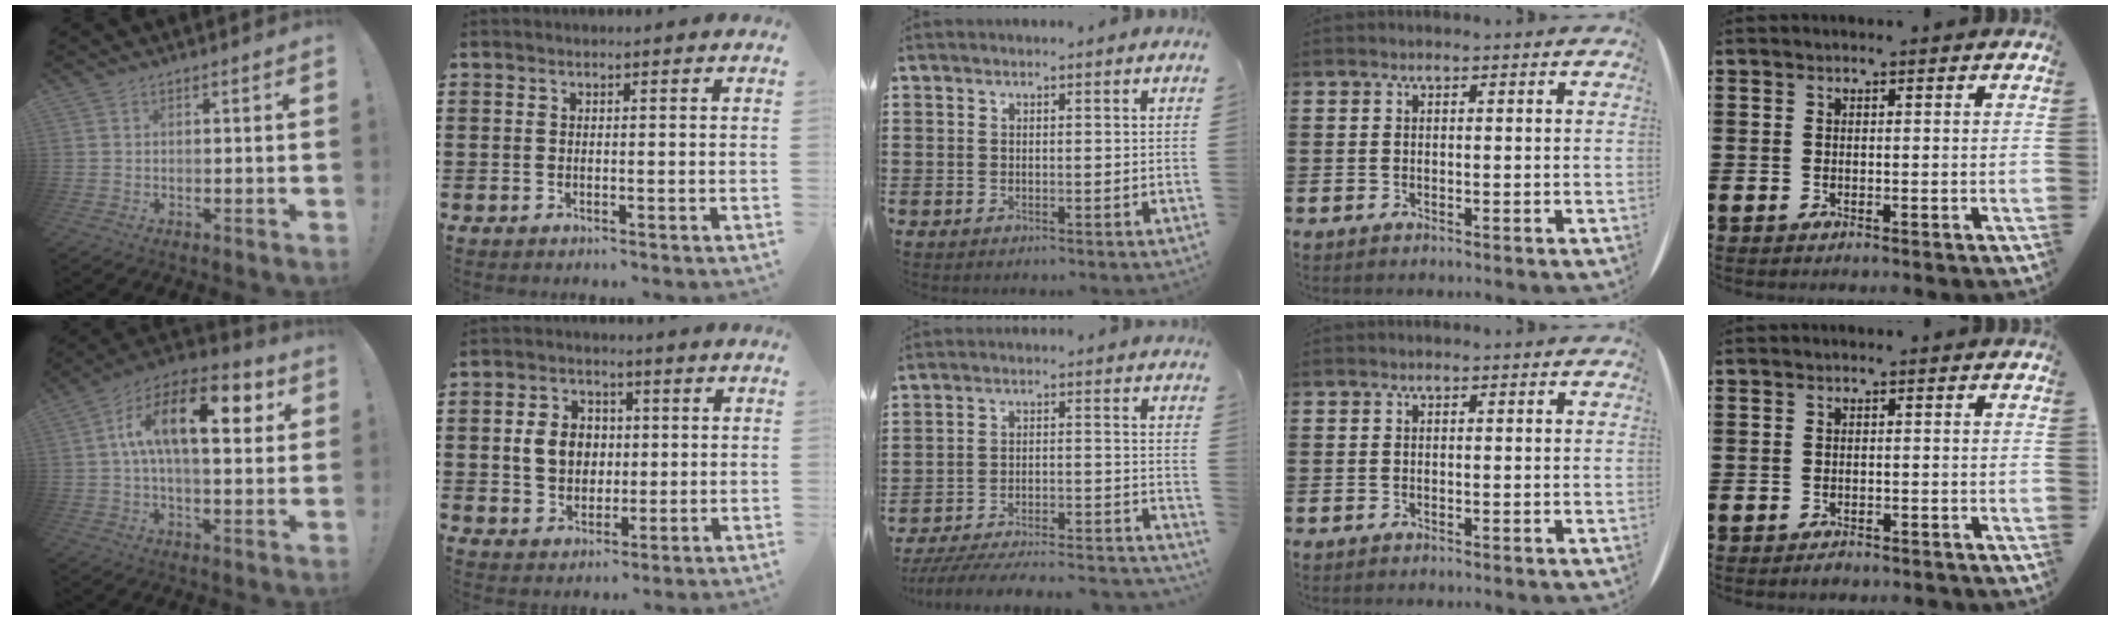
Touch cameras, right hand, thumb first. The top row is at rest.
{"thumb": {"total": 18.6, "force": [4.7, 8.5, 15.9], "torque": [-0.271, -0.001, 0.068]}, "index": {"total": 6.5, "force": [0.5, 5.4, 3.7], "torque": [-0.087, 0.011, 0.004]}, "middle": {"total": 6.1, "force": [-5.8, 0.3, 2.0], "torque": [-0.041, -0.007, -0.116]}, "little": {"total": 0.7, "force": [-0.7, 0.2, 0.1], "torque": [0.004, -0.005, -0.016]}}